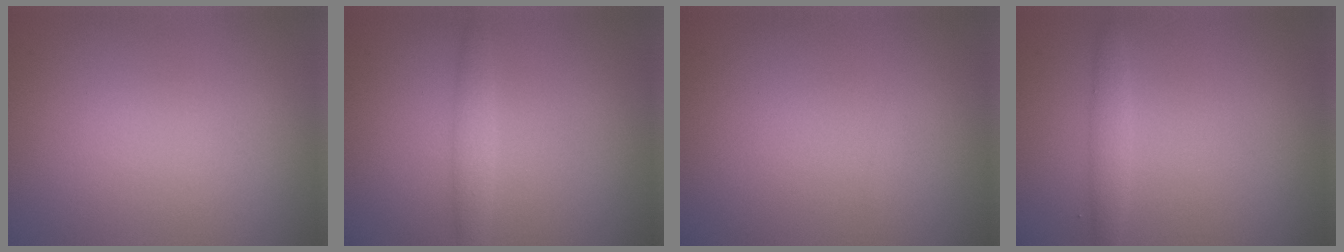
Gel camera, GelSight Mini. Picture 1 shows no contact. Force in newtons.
{"total": 1.6, "press": 1.6, "slide": 0.0}
{"total": 0.0}
{"total": 1.5, "press": 1.5, "slide": 0.1}